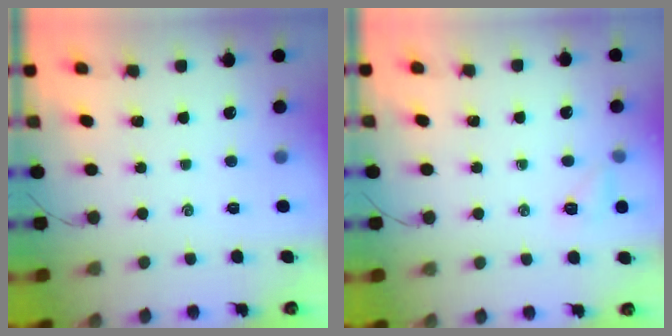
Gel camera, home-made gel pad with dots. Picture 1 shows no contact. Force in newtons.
{"total": 5.3, "press": 5.1, "slide": 1.3}